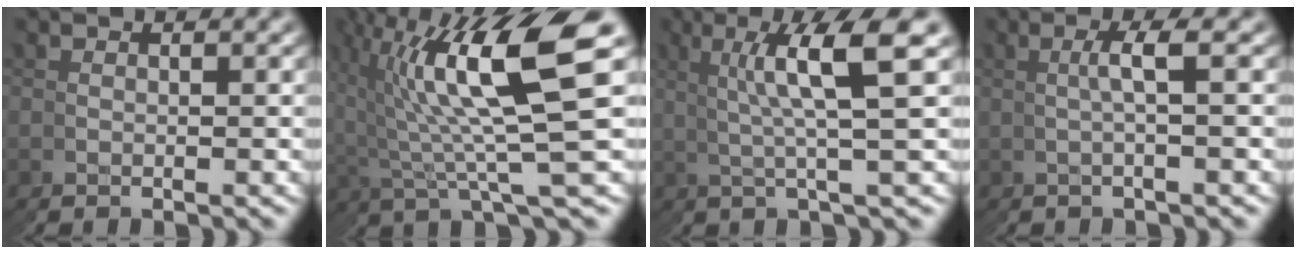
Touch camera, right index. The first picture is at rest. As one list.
[{"total": 11.0, "force": [2.8, 4.1, 9.8], "torque": [-0.163, 0.022, 0.043]}, {"total": 5.2, "force": [2.5, -0.2, 4.5], "torque": [-0.068, 0.021, 0.037]}, {"total": 1.4, "force": [0.6, -0.8, 1.0], "torque": [-0.019, 0.008, 0.013]}]